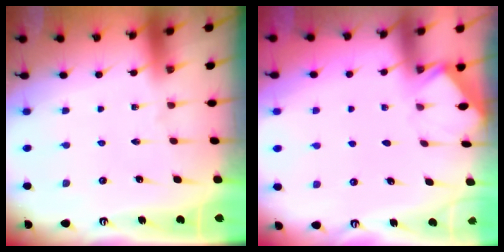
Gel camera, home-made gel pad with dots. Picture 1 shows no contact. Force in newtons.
{"total": 1.6, "press": 1.6, "slide": 0.1}